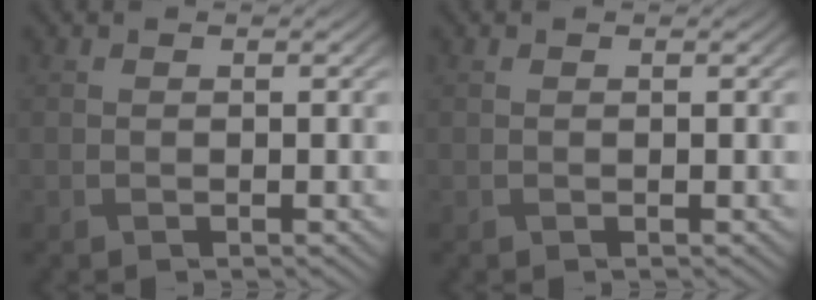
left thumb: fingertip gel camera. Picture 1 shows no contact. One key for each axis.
{"total": 0.0}